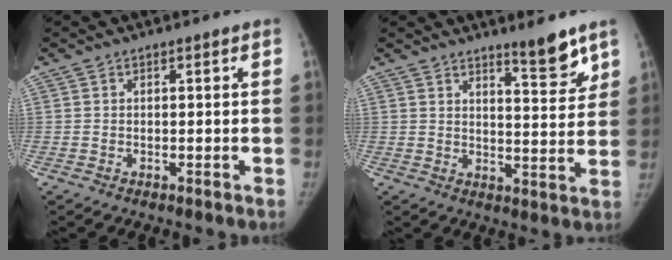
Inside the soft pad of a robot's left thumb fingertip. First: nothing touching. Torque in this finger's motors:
{"motor_torque": [0.32, -0.41, 0.69, -0.36, 0.12]}